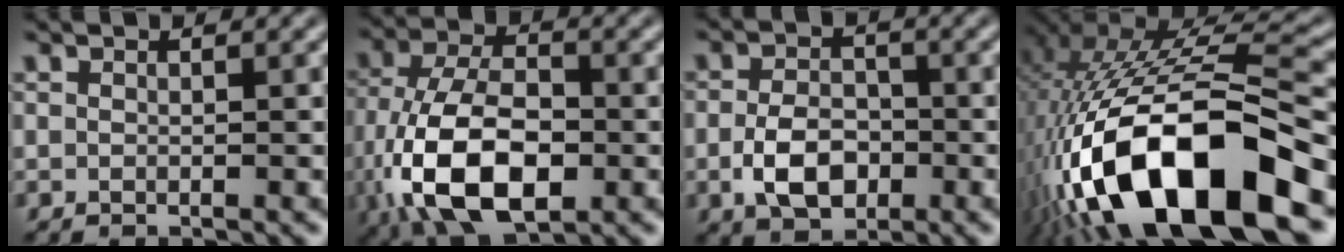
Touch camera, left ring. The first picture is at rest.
{"total": 11.4, "force": [-3.5, 6.4, 8.8], "torque": [-0.186, -0.012, -0.071]}
{"total": 4.4, "force": [-1.4, 2.9, 3.0], "torque": [-0.061, -0.001, -0.029]}
{"total": 17.7, "force": [-7.0, 7.0, 14.7], "torque": [-0.269, -0.004, -0.116]}